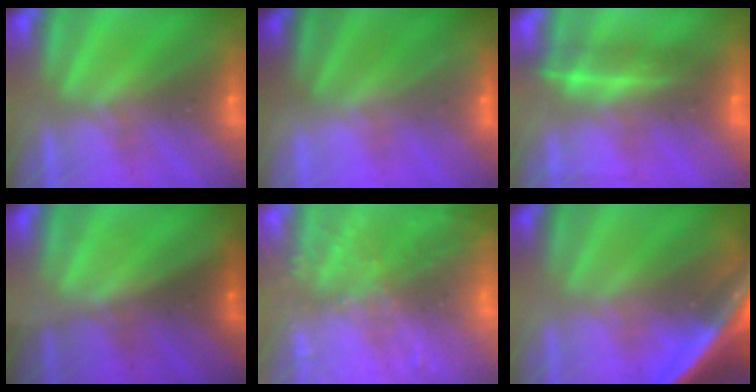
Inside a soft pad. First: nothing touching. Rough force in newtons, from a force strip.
{"total": 1.9}
{"total": 2.1}
{"total": 1.4}
{"total": 9.6}
{"total": 5.7}